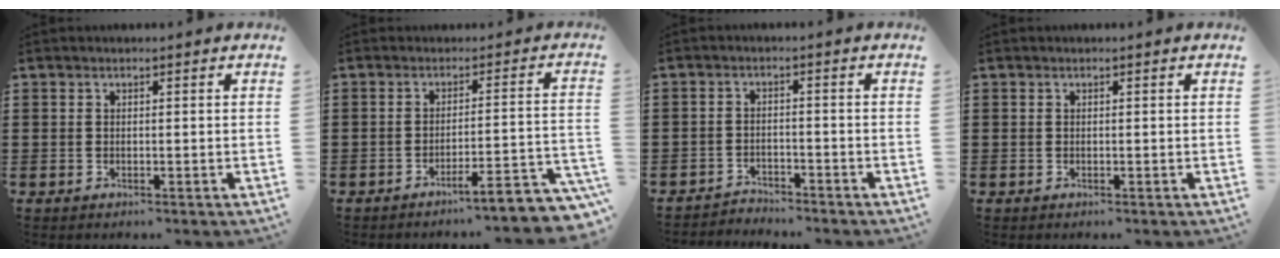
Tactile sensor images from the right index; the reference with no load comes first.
{"total": 4.2, "force": [-3.6, -0.1, 2.2], "torque": [-0.041, -0.018, -0.070]}
{"total": 2.5, "force": [-2.5, 0.4, -0.3], "torque": [-0.004, 0.003, -0.056]}
{"total": 0.0}